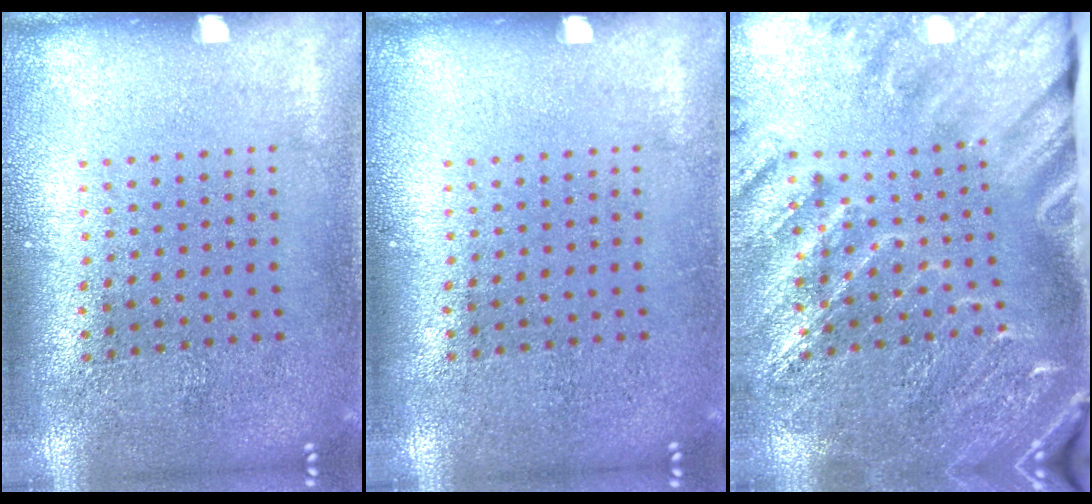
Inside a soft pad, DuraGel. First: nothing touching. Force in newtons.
{"total": 0.0}
{"total": 2.9, "press": 2.9, "slide": 0.5}